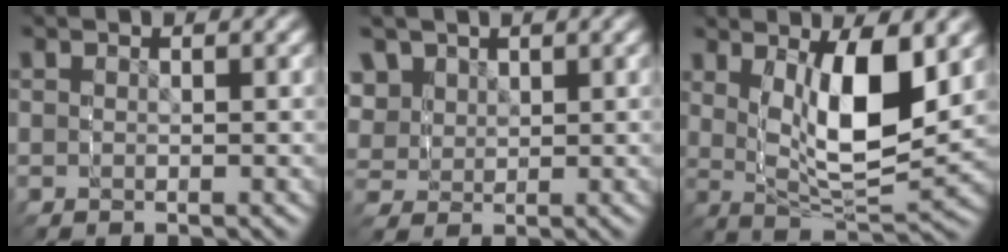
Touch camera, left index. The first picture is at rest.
{"total": 6.3, "force": [2.0, 5.9, 0.9], "torque": [-0.052, -0.022, 0.033]}
{"total": 7.9, "force": [3.9, 4.0, 5.6], "torque": [-0.126, 0.011, 0.050]}